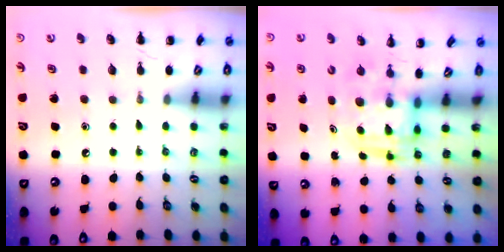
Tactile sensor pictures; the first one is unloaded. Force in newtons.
{"total": 3.4, "press": 3.4, "slide": 0.7}